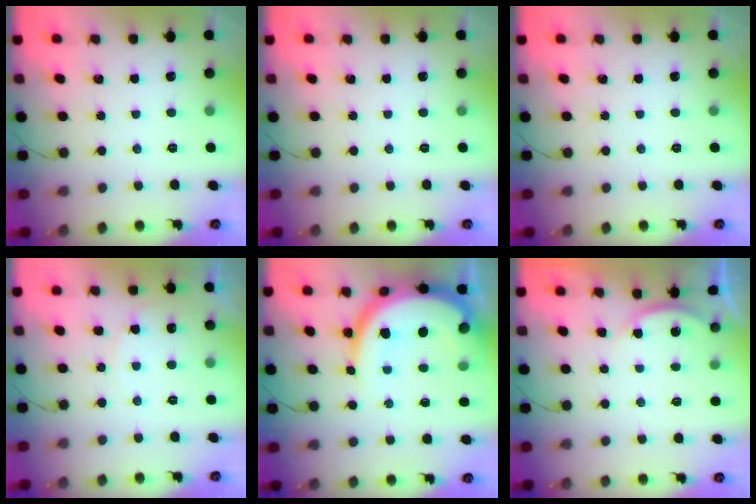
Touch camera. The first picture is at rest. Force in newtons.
{"total": 0.0}
{"total": 0.0}
{"total": 5.2, "press": 5.2, "slide": 0.4}
{"total": 16.6, "press": 16.6, "slide": 1.3}
{"total": 2.2, "press": 2.2, "slide": 0.5}